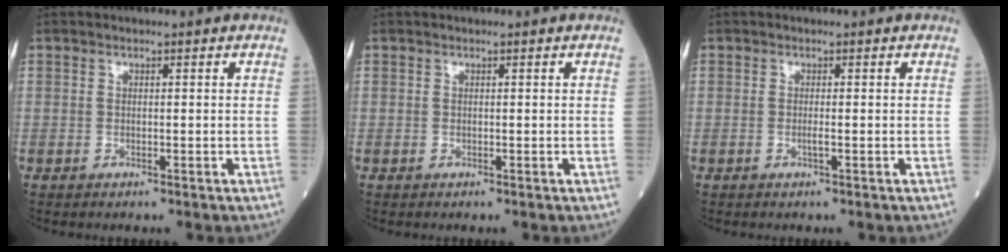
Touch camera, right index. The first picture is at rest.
{"total": 0.0}
{"total": 0.9, "force": [-0.2, -0.1, 0.8], "torque": [-0.019, -0.002, -0.005]}